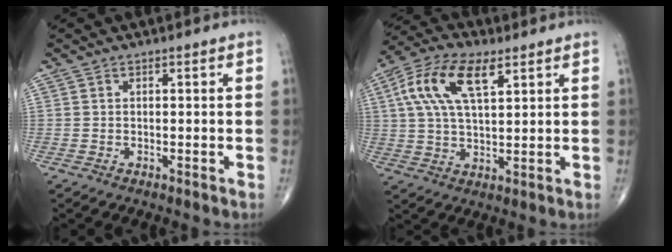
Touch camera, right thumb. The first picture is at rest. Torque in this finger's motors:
{"motor_torque": [0.32, 0.33, 0.31, -0.13, 0.28]}